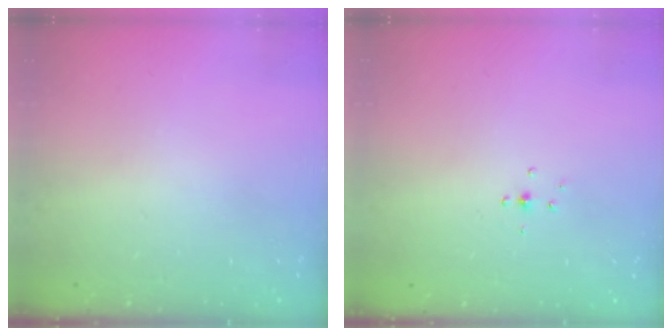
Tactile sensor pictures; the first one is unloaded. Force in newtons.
{"total": 3.1, "press": 3.0, "slide": 0.7}